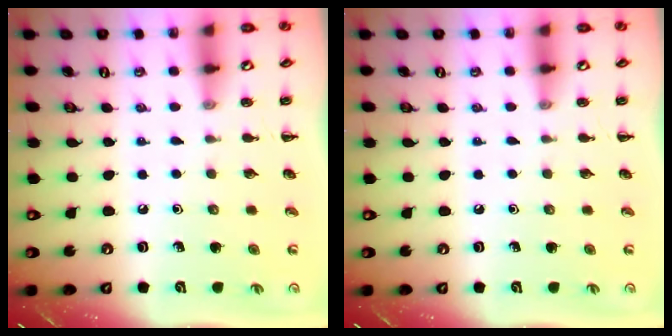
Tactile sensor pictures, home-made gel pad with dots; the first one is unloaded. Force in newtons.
{"total": 0.0}